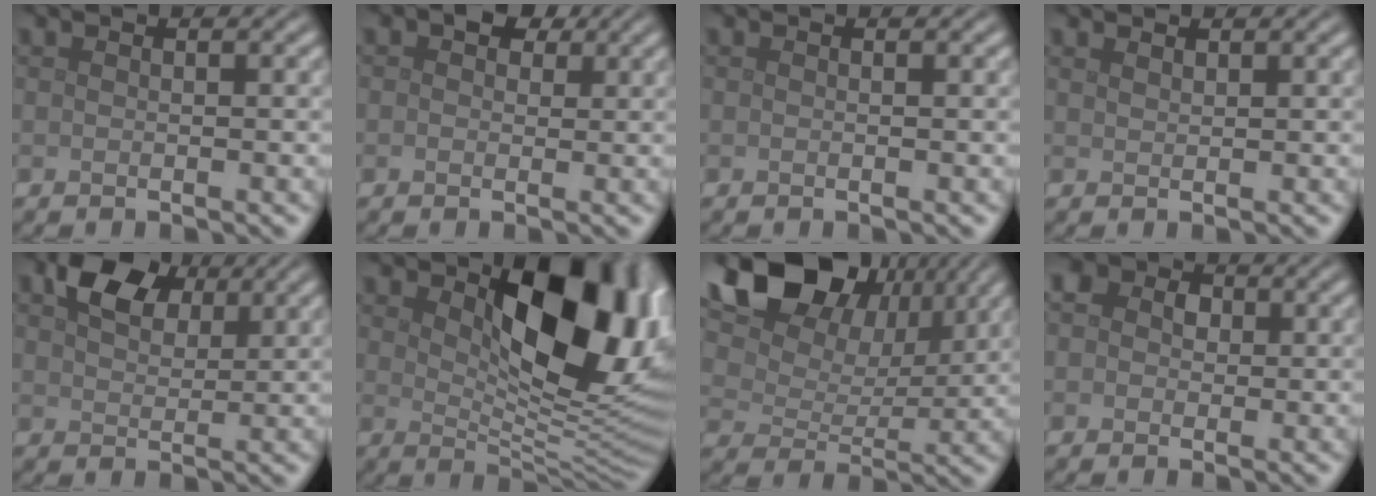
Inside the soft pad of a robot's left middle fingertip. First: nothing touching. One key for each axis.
{"total": 2.9, "fx": 1.2, "fy": 2.1, "fz": 1.7, "tx": -0.025, "ty": 0.003, "tz": 0.011}
{"total": 0.0}
{"total": 0.9, "fx": 0.8, "fy": 0.2, "fz": 0.1, "tx": -0.007, "ty": -0.003, "tz": 0.017}
{"total": 5.8, "fx": 3.1, "fy": 3.6, "fz": 3.3, "tx": -0.065, "ty": 0.006, "tz": 0.050}
{"total": 12.0, "fx": 3.7, "fy": 5.9, "fz": 9.7, "tx": -0.132, "ty": -0.009, "tz": 0.062}
{"total": 15.1, "fx": 8.3, "fy": 9.6, "fz": 8.2, "tx": -0.165, "ty": 0.055, "tz": 0.129}
{"total": 6.3, "fx": 2.3, "fy": 4.9, "fz": 3.2, "tx": -0.050, "ty": 0.029, "tz": -0.005}